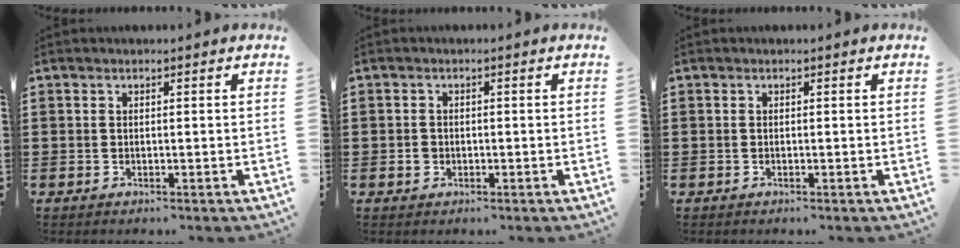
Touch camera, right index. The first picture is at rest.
{"total": 1.2, "force": [-0.4, 1.1, 0.5], "torque": [-0.013, 0.003, -0.008]}
{"total": 0.0}